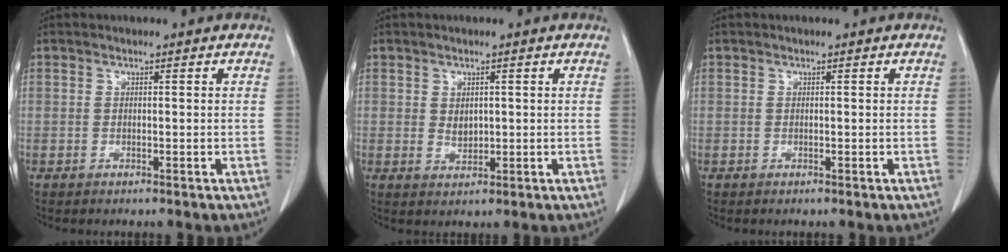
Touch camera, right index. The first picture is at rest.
{"total": 2.0, "force": [0.5, 1.5, 1.3], "torque": [-0.020, -0.004, 0.014]}
{"total": 0.0}